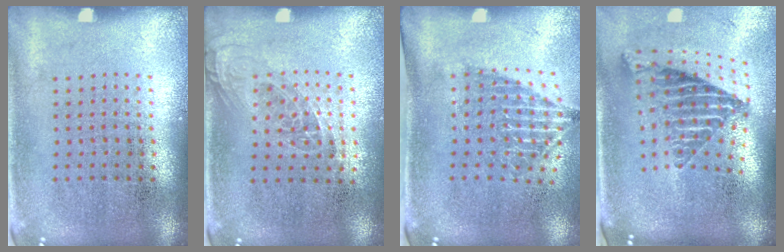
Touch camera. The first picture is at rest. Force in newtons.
{"total": 1.0, "press": 0.9, "slide": 0.6}
{"total": 1.5, "press": 1.1, "slide": 1.0}
{"total": 2.6, "press": 1.7, "slide": 1.9}